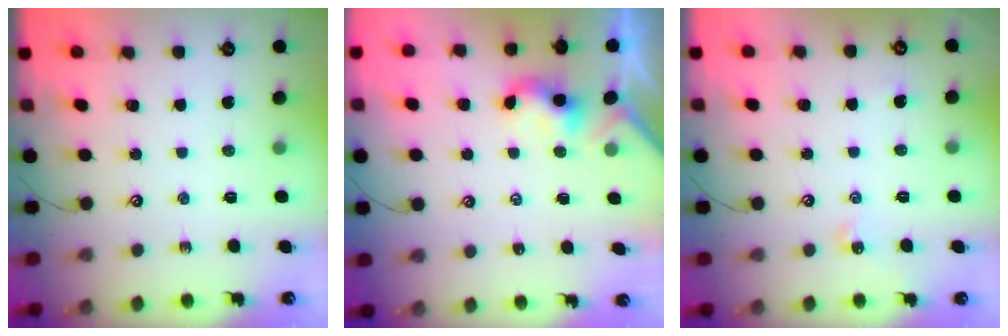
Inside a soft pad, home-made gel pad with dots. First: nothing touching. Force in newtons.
{"total": 2.1, "press": 2.1, "slide": 0.2}
{"total": 2.7, "press": 2.7, "slide": 0.6}